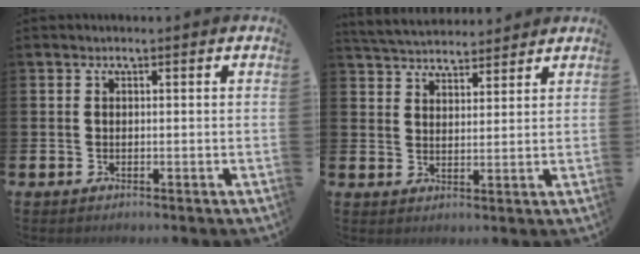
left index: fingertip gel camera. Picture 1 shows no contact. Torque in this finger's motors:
{"motor_torque": [1.08, -1.06, 0.10, 0.11]}